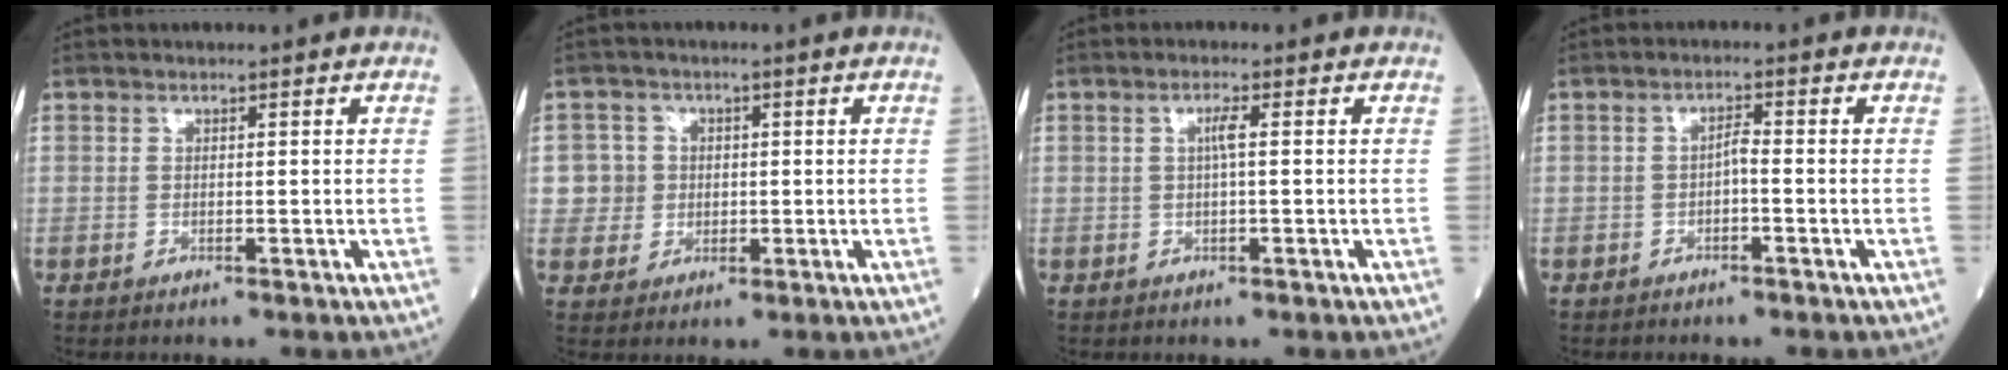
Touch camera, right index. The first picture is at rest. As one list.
[{"total": 4.5, "force": [0.4, 4.4, 0.1], "torque": [0.011, 0.010, 0.007]}, {"total": 1.7, "force": [0.2, 0.1, 1.6], "torque": [-0.032, 0.003, 0.002]}, {"total": 1.6, "force": [-0.7, 0.3, 1.4], "torque": [-0.022, 0.003, -0.014]}]